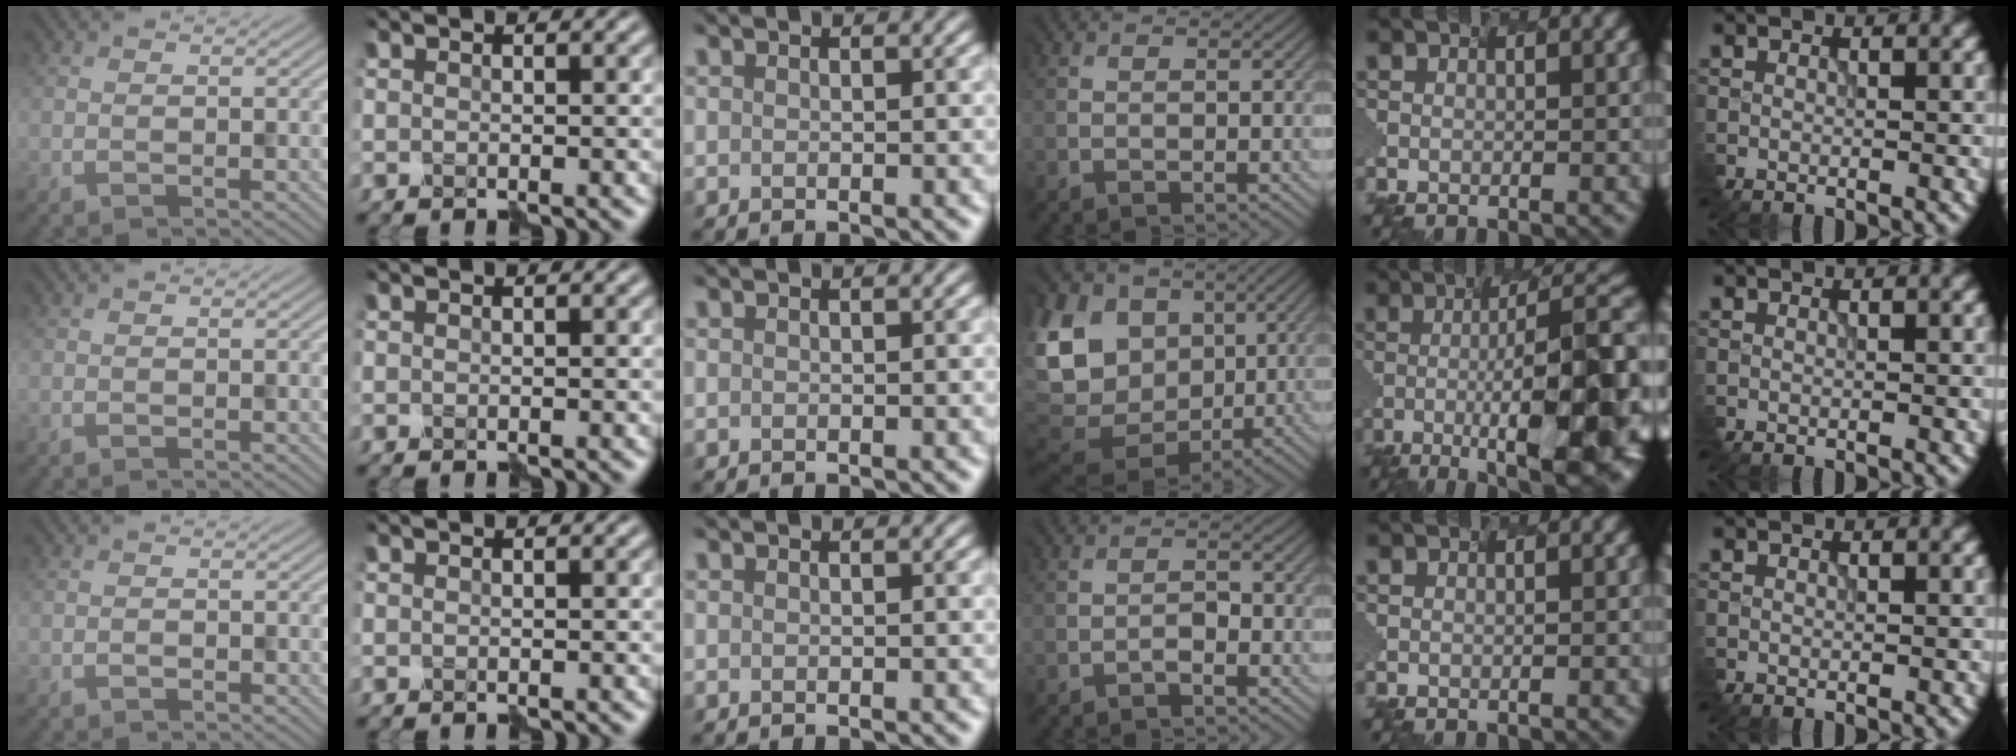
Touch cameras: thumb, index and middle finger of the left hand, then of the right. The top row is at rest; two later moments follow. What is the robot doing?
{"motion": "disassemble", "object": "velcro strap"}